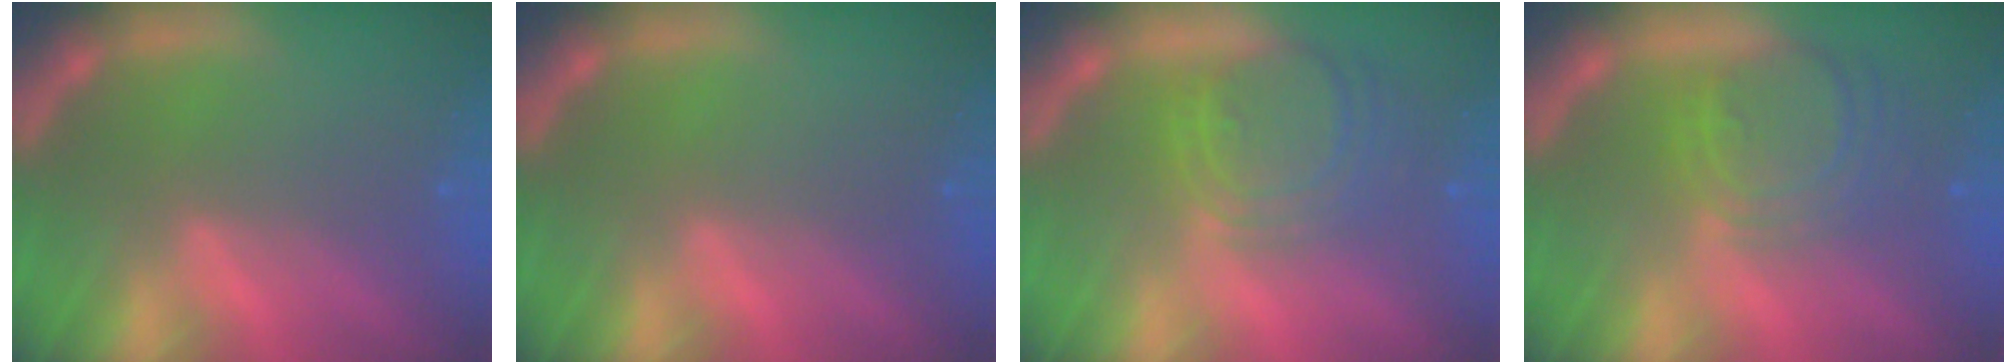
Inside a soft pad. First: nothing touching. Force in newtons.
{"total": 0.0}
{"total": 7.1}
{"total": 6.5}